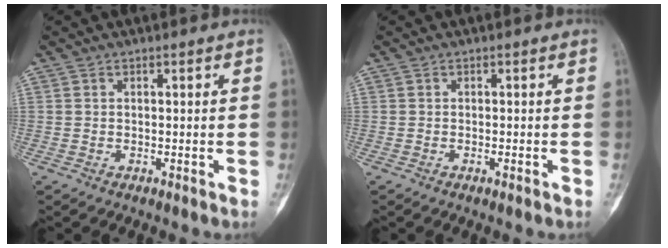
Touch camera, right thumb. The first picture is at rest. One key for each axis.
{"total": 0.8, "fx": -0.4, "fy": 0.1, "fz": 0.7, "tx": -0.014, "ty": 0.000, "tz": -0.005}